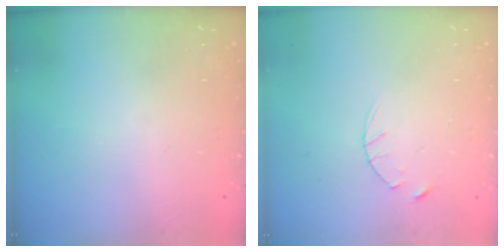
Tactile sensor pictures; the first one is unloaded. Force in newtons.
{"total": 2.8, "press": 2.8, "slide": 0.4}